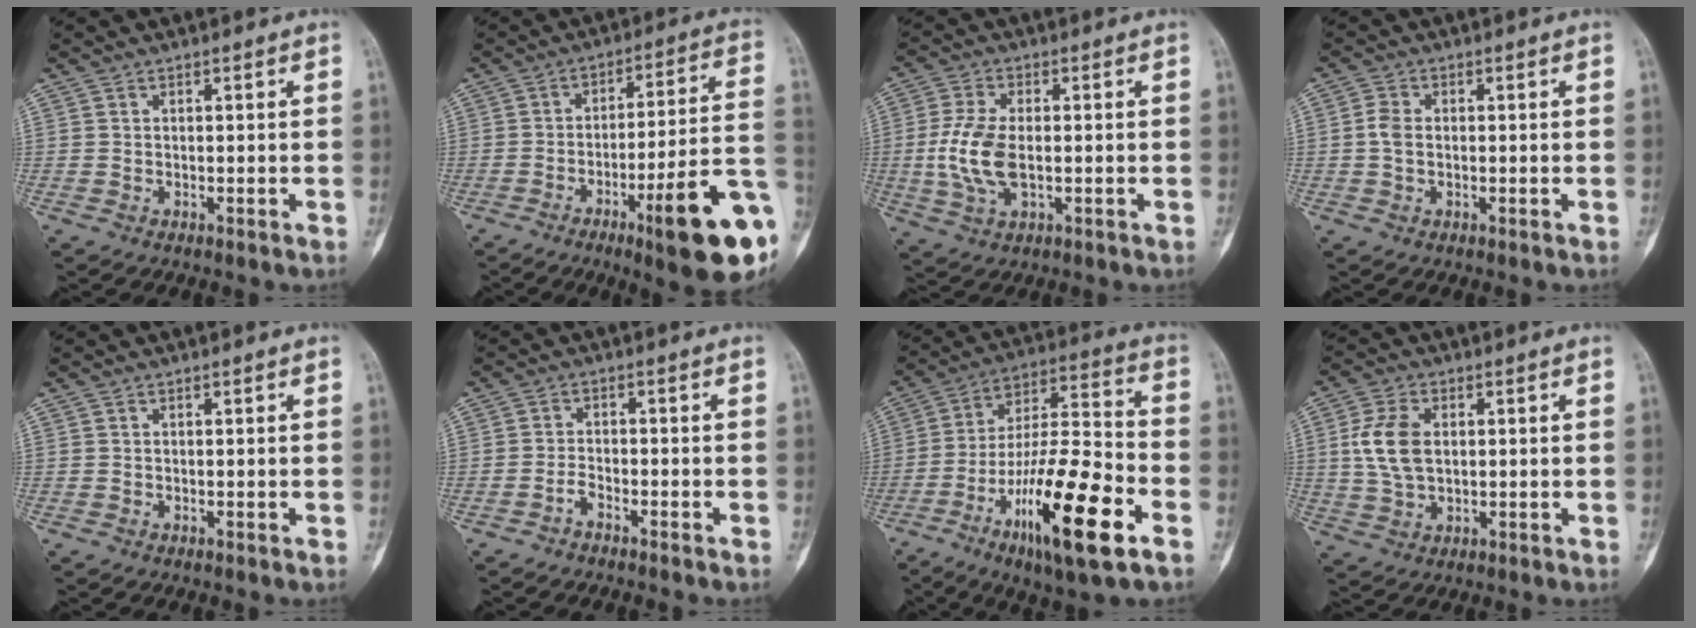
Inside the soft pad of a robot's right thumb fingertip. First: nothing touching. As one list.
[{"total": 20.1, "force": [-7.8, 3.0, 18.2], "torque": [-0.201, 0.033, -0.107]}, {"total": 9.5, "force": [-0.8, 4.9, 8.2], "torque": [-0.178, -0.001, -0.016]}, {"total": 2.9, "force": [-0.1, 2.0, 2.1], "torque": [-0.042, 0.005, -0.007]}, {"total": 0.0}, {"total": 2.0, "force": [-1.7, 0.4, 0.9], "torque": [-0.023, 0.017, -0.033]}, {"total": 22.6, "force": [-10.3, 5.2, 19.5], "torque": [-0.365, 0.044, -0.173]}, {"total": 8.2, "force": [1.1, 5.2, 6.3], "torque": [-0.129, 0.004, 0.025]}]